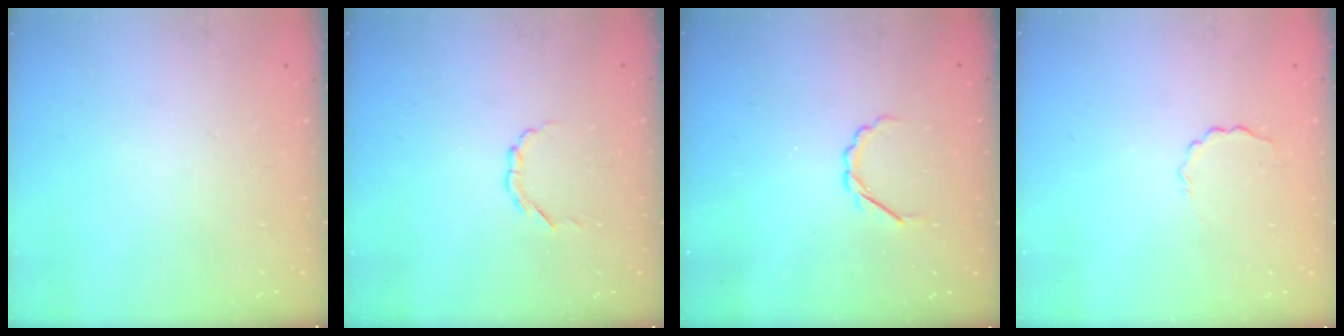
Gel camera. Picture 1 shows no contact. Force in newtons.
{"total": 2.6, "press": 2.4, "slide": 0.9}
{"total": 2.5, "press": 2.4, "slide": 0.8}
{"total": 2.0, "press": 1.9, "slide": 0.7}